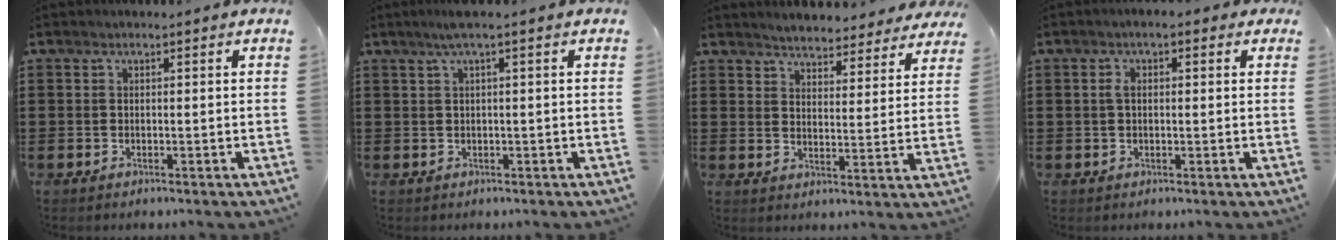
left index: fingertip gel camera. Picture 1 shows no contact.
{"total": 1.9, "force": [0.4, -0.3, 1.9], "torque": [-0.033, -0.003, 0.008]}
{"total": 4.1, "force": [4.1, 0.1, 0.3], "torque": [-0.026, -0.023, 0.071]}
{"total": 2.7, "force": [0.3, 1.2, 2.4], "torque": [-0.050, 0.009, 0.002]}